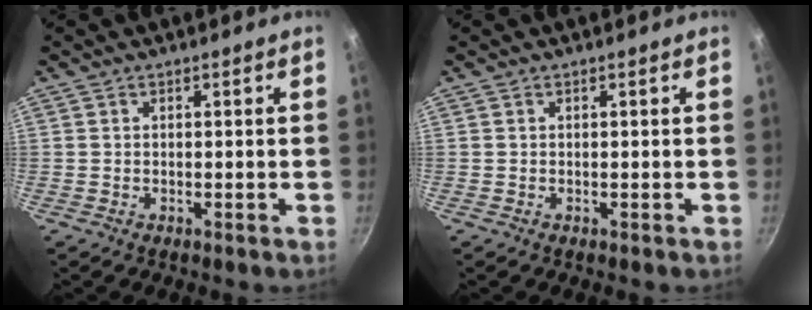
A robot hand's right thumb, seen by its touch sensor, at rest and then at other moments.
{"total": 0.0}